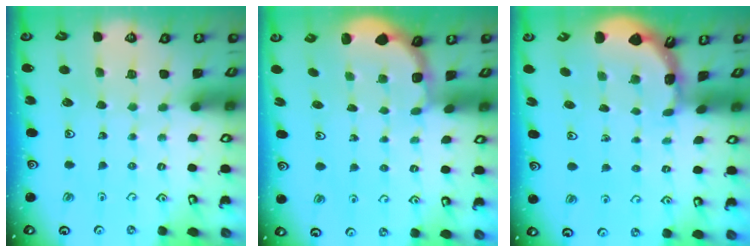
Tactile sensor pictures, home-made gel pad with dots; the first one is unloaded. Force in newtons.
{"total": 2.0, "press": 1.8, "slide": 0.7}
{"total": 1.6, "press": 1.6, "slide": 0.1}